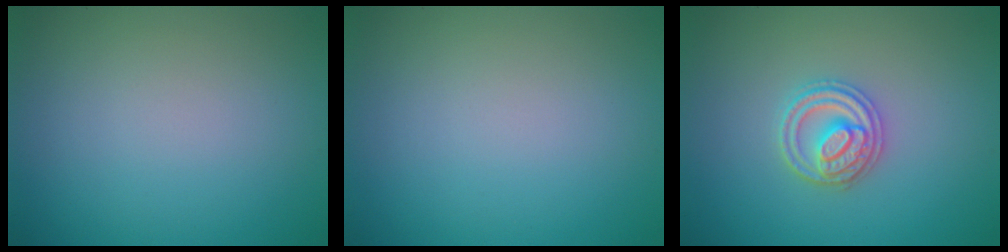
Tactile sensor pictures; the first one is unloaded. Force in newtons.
{"total": 0.0}
{"total": 2.8, "press": 2.8, "slide": 0.4}